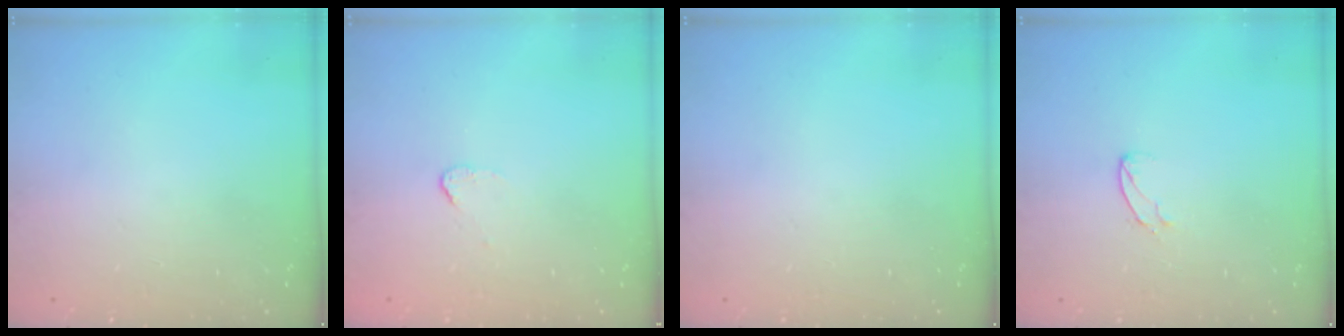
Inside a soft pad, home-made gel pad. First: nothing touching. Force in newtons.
{"total": 2.6, "press": 2.6, "slide": 0.2}
{"total": 0.0}
{"total": 5.4, "press": 5.4, "slide": 0.4}